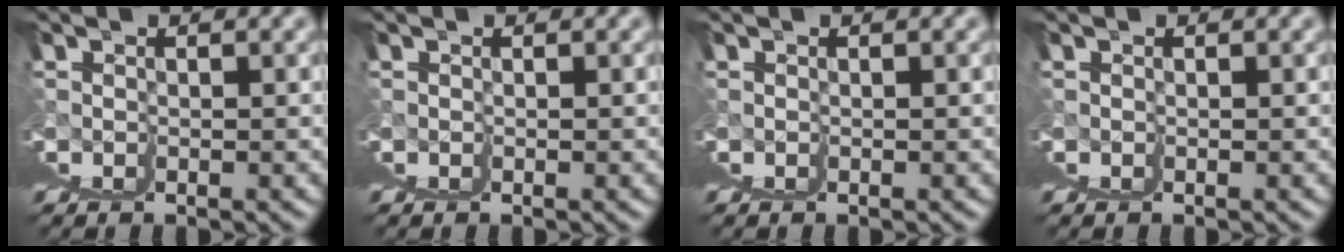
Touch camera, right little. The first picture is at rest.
{"total": 0.0}
{"total": 0.0}
{"total": 0.0}